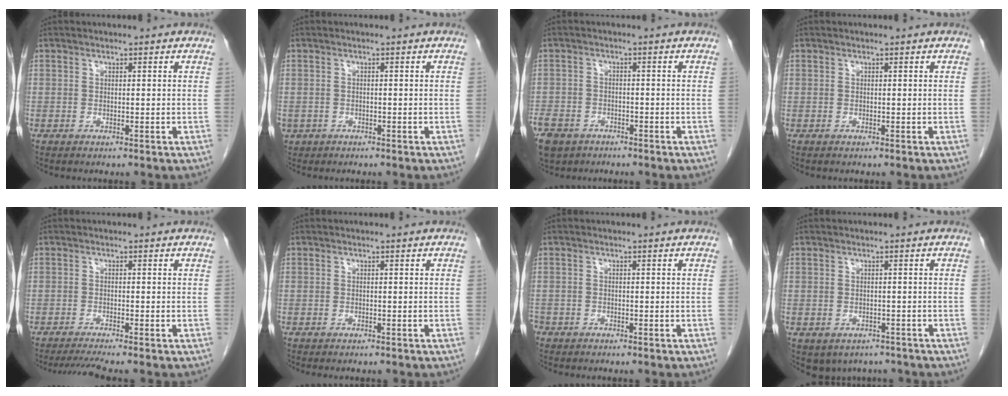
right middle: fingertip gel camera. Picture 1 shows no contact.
{"total": 2.1, "force": [-1.2, 1.7, 0.2], "torque": [-0.008, 0.002, -0.019]}
{"total": 11.2, "force": [-6.9, 7.8, 4.1], "torque": [-0.125, -0.009, -0.107]}
{"total": 0.0}
{"total": 3.3, "force": [-2.8, -0.8, 1.5], "torque": [-0.029, -0.012, -0.052]}
{"total": 1.5, "force": [-1.3, 0.5, 0.6], "torque": [-0.011, -0.003, -0.014]}
{"total": 2.1, "force": [-1.6, 1.3, 0.3], "torque": [-0.013, 0.001, -0.032]}
{"total": 4.6, "force": [-3.4, 3.0, 0.9], "torque": [-0.003, 0.009, -0.041]}